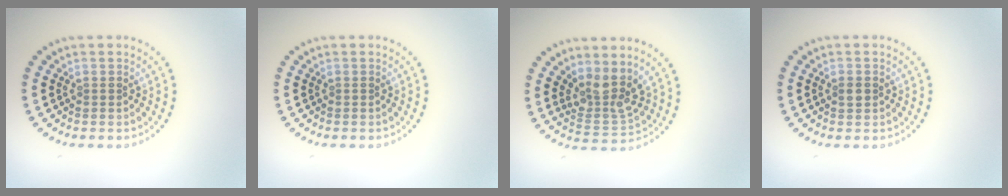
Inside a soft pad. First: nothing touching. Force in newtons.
{"total": 0.0}
{"total": 3.6, "press": 2.9, "slide": 2.1}
{"total": 1.2, "press": 1.2, "slide": 0.1}